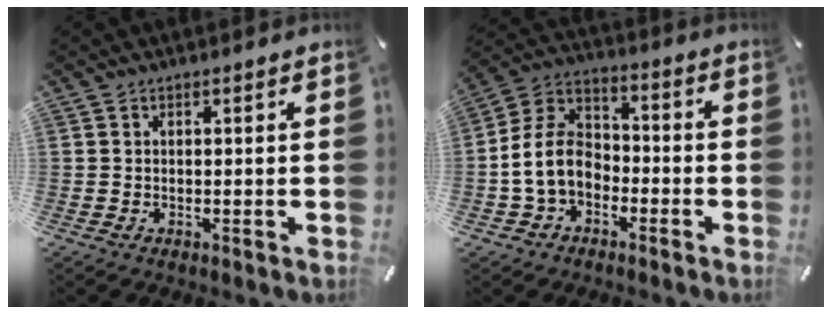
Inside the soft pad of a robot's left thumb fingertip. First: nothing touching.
{"total": 10.7, "force": [-3.4, 8.1, 6.1], "torque": [-0.150, 0.018, -0.068]}